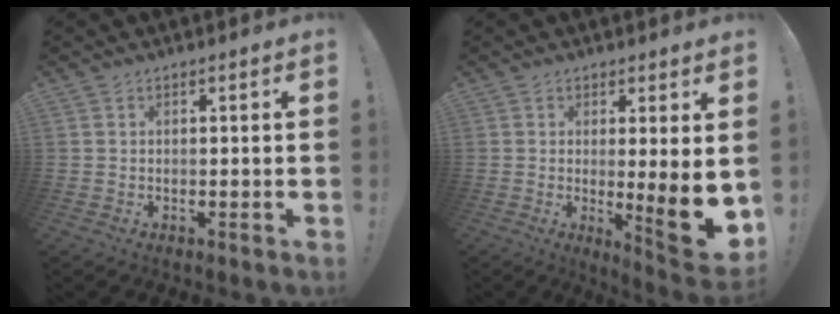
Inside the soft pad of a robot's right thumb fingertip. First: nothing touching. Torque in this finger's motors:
{"motor_torque": [0.43, 0.62, 0.65, 0.64, 0.14]}